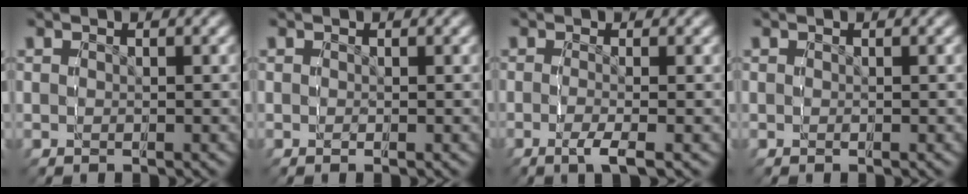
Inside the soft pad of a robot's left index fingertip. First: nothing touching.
{"total": 0.7, "force": [0.0, -0.7, -0.3], "torque": [0.005, 0.004, -0.002]}
{"total": 2.7, "force": [-0.6, -2.5, -0.5], "torque": [0.020, 0.016, -0.020]}
{"total": 0.0}